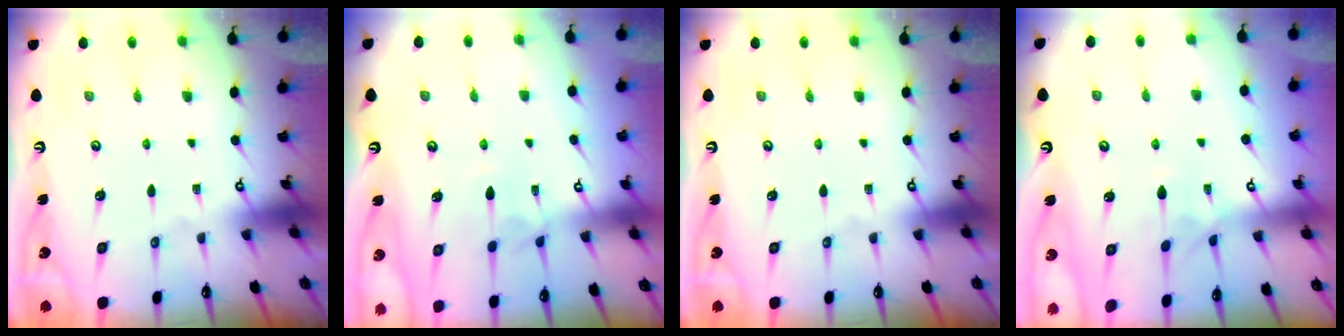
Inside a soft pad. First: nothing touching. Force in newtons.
{"total": 3.0, "press": 3.0, "slide": 0.4}
{"total": 0.0}
{"total": 3.9, "press": 3.9, "slide": 0.4}